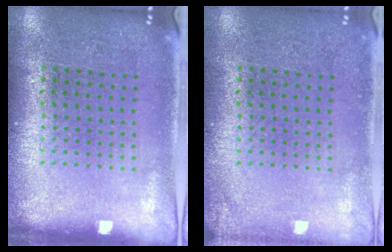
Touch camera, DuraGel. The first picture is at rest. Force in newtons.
{"total": 1.1, "press": 1.1, "slide": 0.1}